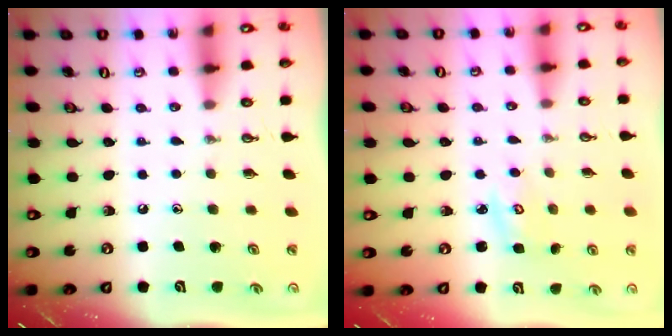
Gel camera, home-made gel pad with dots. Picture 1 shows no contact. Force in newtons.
{"total": 3.3, "press": 3.3, "slide": 0.5}